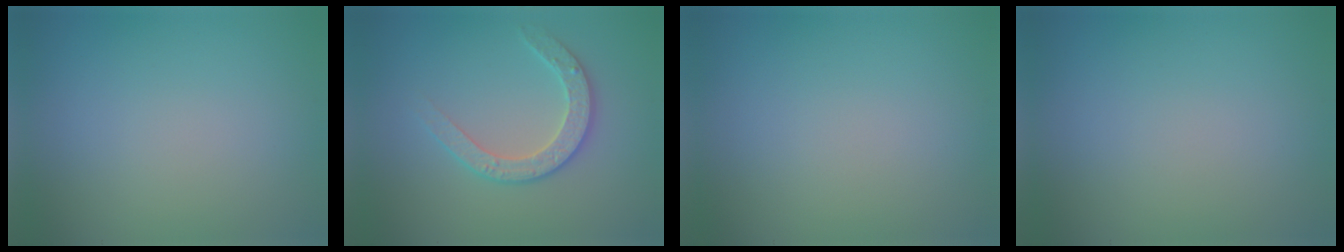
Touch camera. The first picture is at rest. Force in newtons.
{"total": 2.9, "press": 2.8, "slide": 0.8}
{"total": 0.0}
{"total": 0.0}